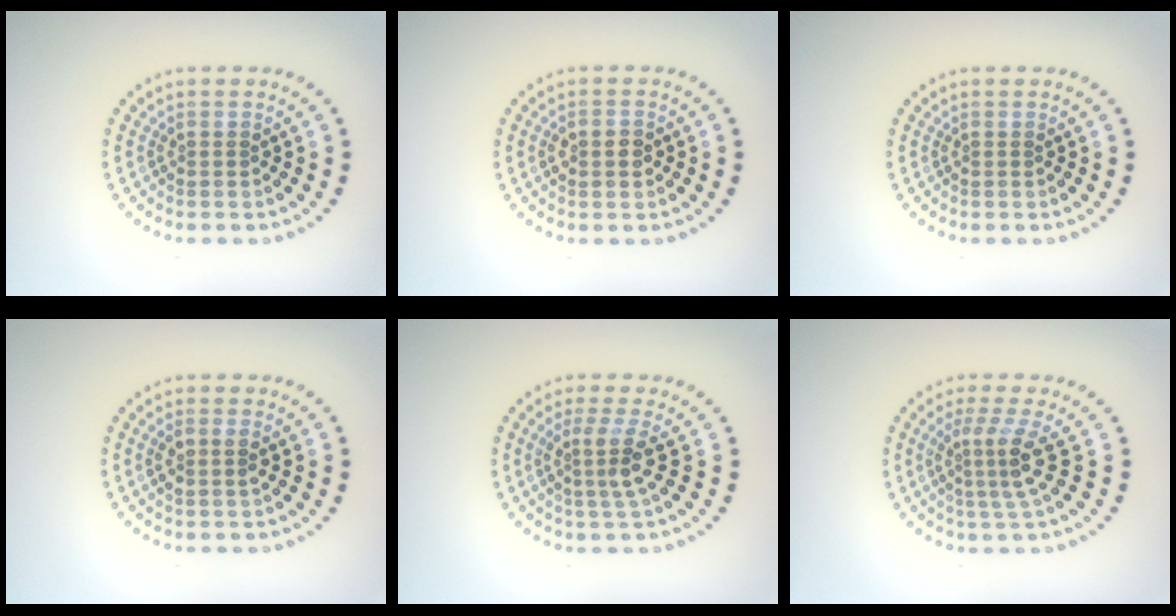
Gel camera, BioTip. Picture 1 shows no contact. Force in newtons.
{"total": 1.9, "press": 1.9, "slide": 0.2}
{"total": 0.0}
{"total": 1.6, "press": 1.4, "slide": 0.6}
{"total": 2.8, "press": 2.0, "slide": 2.0}
{"total": 3.3, "press": 2.3, "slide": 2.3}